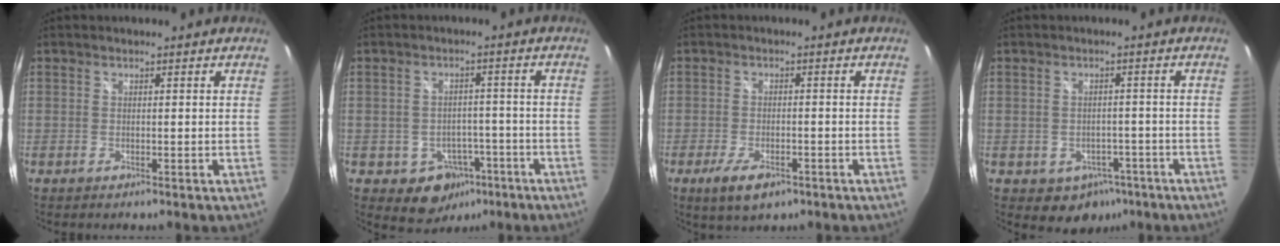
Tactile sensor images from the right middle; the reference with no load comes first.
{"total": 7.5, "force": [-3.8, 6.1, 2.1], "torque": [-0.043, 0.021, -0.030]}
{"total": 6.1, "force": [-3.6, 2.6, 4.2], "torque": [-0.095, -0.017, -0.061]}
{"total": 6.1, "force": [-3.2, 4.9, 1.9], "torque": [-0.041, 0.008, -0.026]}